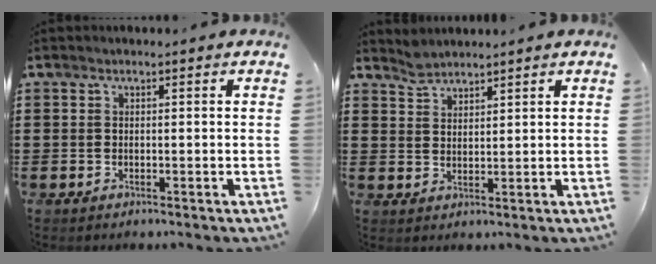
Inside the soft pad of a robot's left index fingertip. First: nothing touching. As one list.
[{"total": 2.4, "force": [2.4, 0.5, -0.1], "torque": [-0.005, 0.000, 0.047]}]